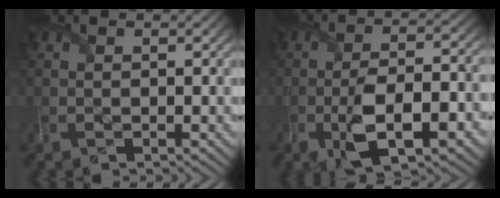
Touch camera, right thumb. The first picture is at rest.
{"total": 10.0, "force": [-3.6, 3.9, 8.5], "torque": [-0.160, -0.009, -0.064]}